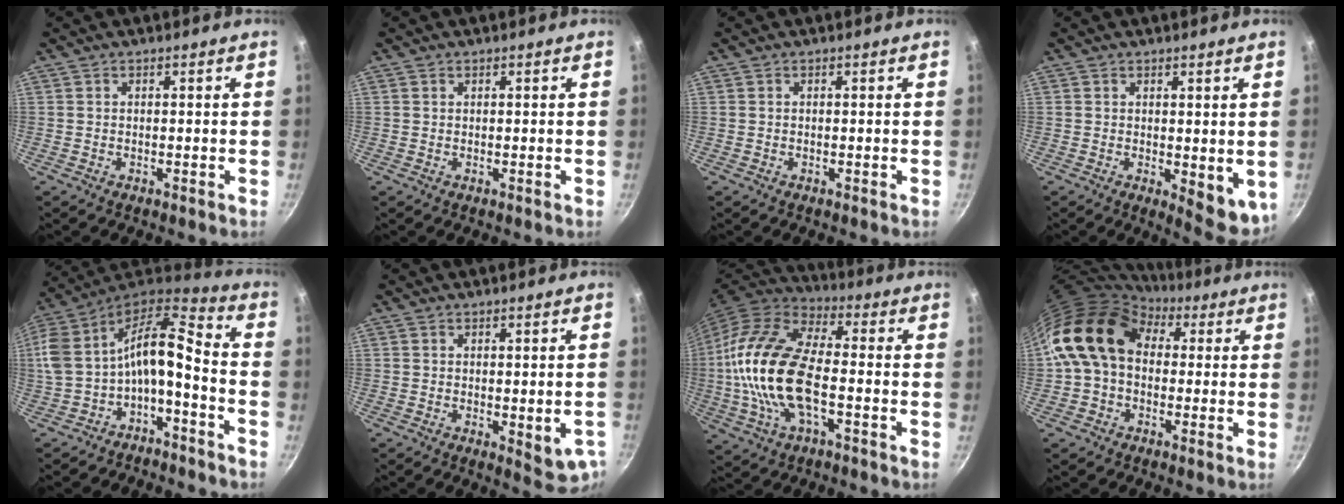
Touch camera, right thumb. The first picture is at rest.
{"total": 0.0}
{"total": 0.0}
{"total": 7.0, "force": [0.2, 3.3, 6.1], "torque": [-0.056, -0.004, 0.013]}
{"total": 19.8, "force": [-4.3, 9.8, 16.7], "torque": [-0.354, 0.061, -0.087]}
{"total": 6.0, "force": [-0.9, 2.4, 5.4], "torque": [-0.049, -0.004, -0.004]}
{"total": 20.7, "force": [-2.4, 10.0, 18.0], "torque": [-0.351, 0.029, -0.058]}
{"total": 14.6, "force": [3.3, 10.8, 9.3], "torque": [-0.136, 0.021, 0.040]}